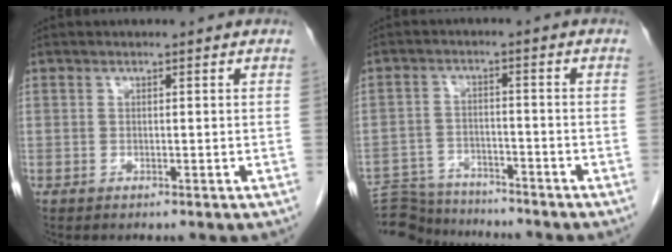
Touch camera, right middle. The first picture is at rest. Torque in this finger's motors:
{"motor_torque": [0.62, -0.77, 0.23, 0.08]}